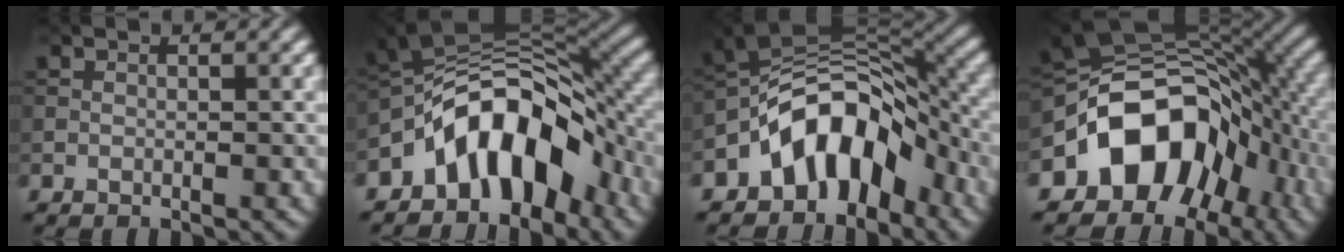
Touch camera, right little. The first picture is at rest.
{"total": 9.5, "force": [-4.9, 5.3, 6.2], "torque": [-0.078, 0.016, -0.096]}
{"total": 8.6, "force": [-4.5, 5.1, 5.2], "torque": [-0.059, 0.014, -0.093]}
{"total": 11.7, "force": [-4.8, 8.2, 6.8], "torque": [-0.092, 0.013, -0.099]}